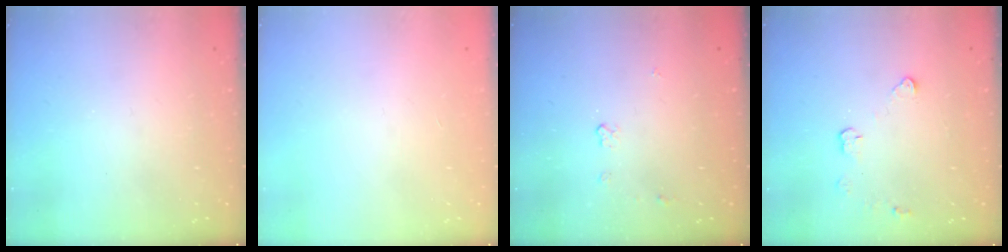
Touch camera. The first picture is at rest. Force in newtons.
{"total": 0.0}
{"total": 3.6, "press": 3.5, "slide": 0.7}
{"total": 4.1, "press": 4.1, "slide": 0.4}